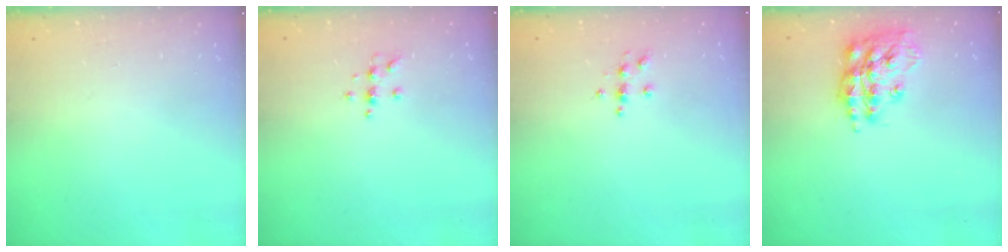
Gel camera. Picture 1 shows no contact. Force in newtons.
{"total": 6.1, "press": 6.1, "slide": 0.6}
{"total": 3.9, "press": 3.9, "slide": 0.5}
{"total": 15.3, "press": 15.2, "slide": 1.4}